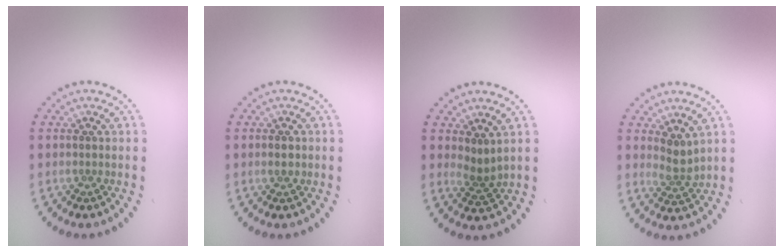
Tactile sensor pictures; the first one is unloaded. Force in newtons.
{"total": 1.0, "press": 1.0, "slide": 0.1}
{"total": 2.0, "press": 1.3, "slide": 1.4}
{"total": 1.9, "press": 1.4, "slide": 1.3}